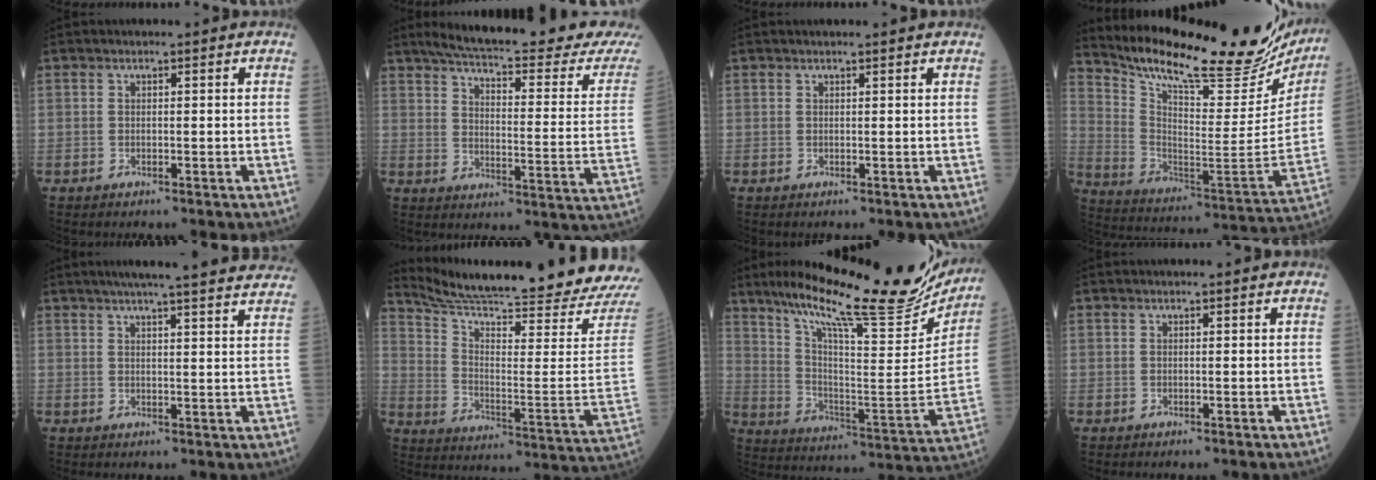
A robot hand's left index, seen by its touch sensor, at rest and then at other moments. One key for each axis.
{"total": 24.8, "fx": 22.4, "fy": 1.0, "fz": 10.6, "tx": -0.153, "ty": -0.065, "tz": 0.284}
{"total": 2.3, "fx": 2.1, "fy": 0.6, "fz": 0.9, "tx": -0.008, "ty": 0.020, "tz": 0.031}
{"total": 30.1, "fx": 26.1, "fy": 5.3, "fz": 14.0, "tx": -0.230, "ty": -0.076, "tz": 0.366}
{"total": 21.4, "fx": 19.0, "fy": 1.9, "fz": 9.5, "tx": -0.137, "ty": 0.010, "tz": 0.238}
{"total": 27.7, "fx": 25.8, "fy": -1.9, "fz": 10.0, "tx": -0.173, "ty": -0.132, "tz": 0.349}
{"total": 29.0, "fx": 24.0, "fy": 4.6, "fz": 15.7, "tx": -0.259, "ty": -0.042, "tz": 0.342}
{"total": 1.6, "fx": 1.4, "fy": 0.5, "fz": 0.6, "tx": -0.007, "ty": 0.018, "tz": 0.021}